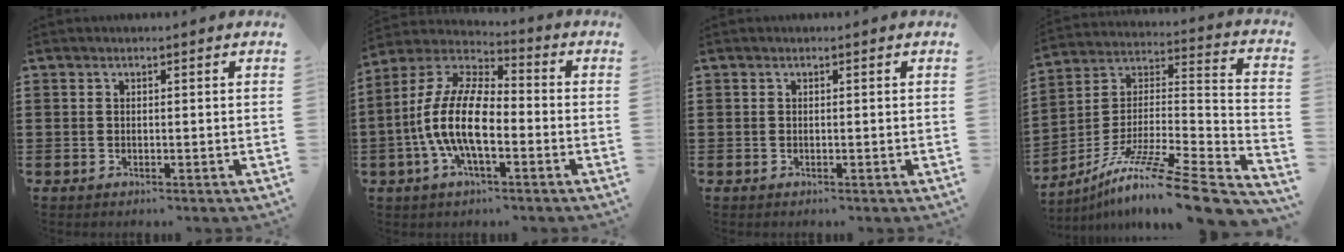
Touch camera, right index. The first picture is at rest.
{"total": 12.1, "force": [-3.1, 4.9, 10.6], "torque": [-0.258, -0.011, -0.068]}
{"total": 0.0}
{"total": 11.9, "force": [-8.8, 0.6, 7.9], "torque": [-0.132, 0.002, -0.162]}